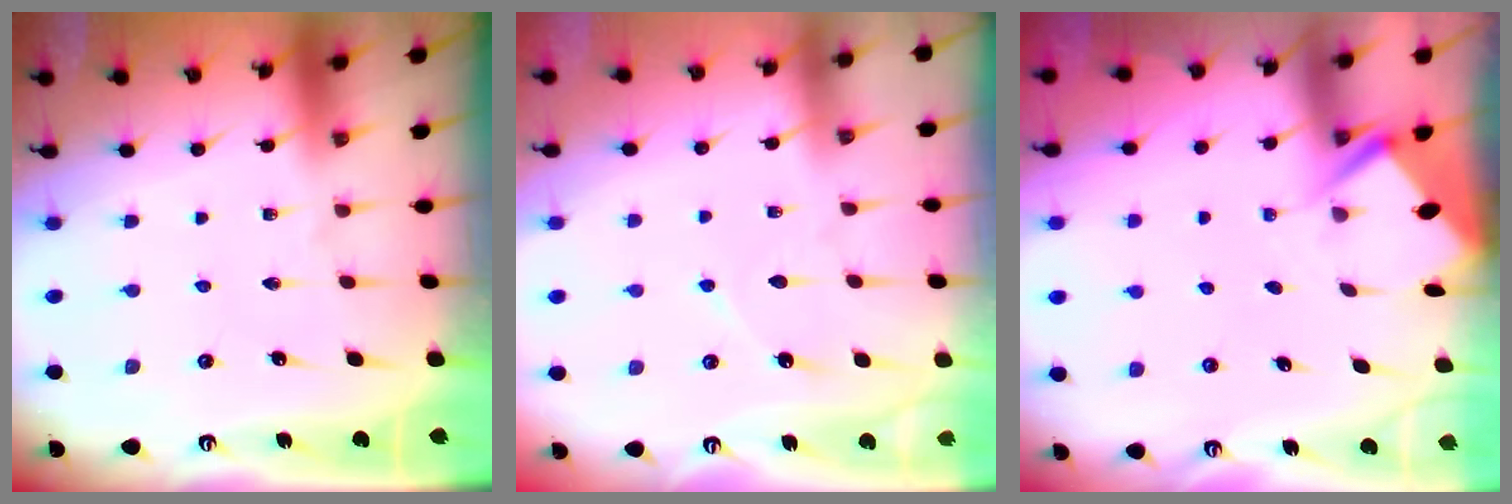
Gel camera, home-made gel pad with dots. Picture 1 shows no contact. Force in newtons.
{"total": 4.0, "press": 3.9, "slide": 0.5}
{"total": 2.9, "press": 2.9, "slide": 0.4}